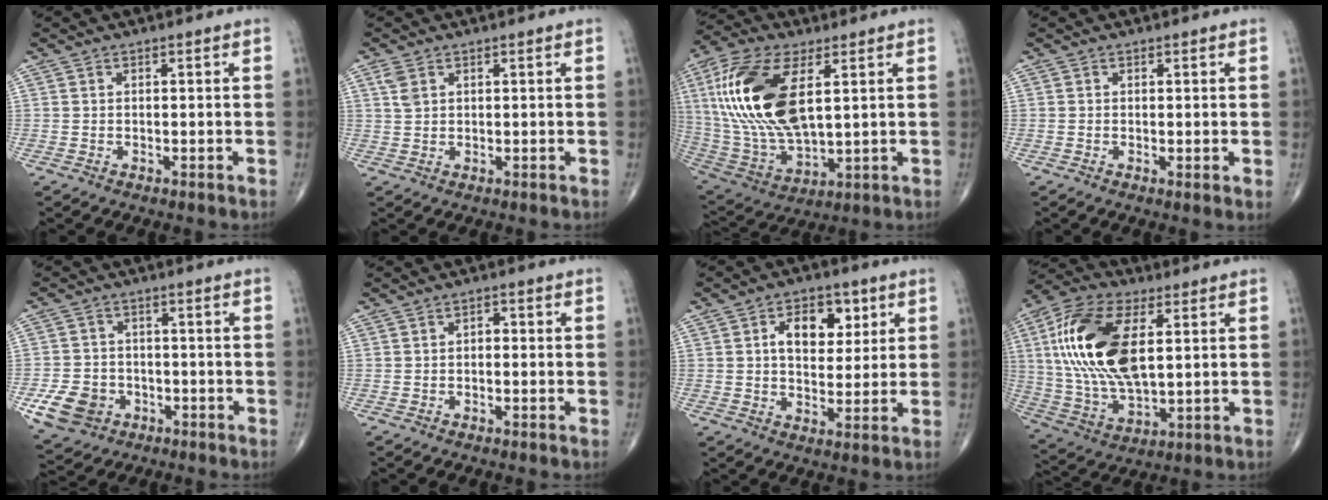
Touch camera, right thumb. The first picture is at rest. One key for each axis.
{"total": 2.4, "fx": 1.2, "fy": 1.4, "fz": 1.6, "tx": -0.036, "ty": 0.006, "tz": 0.030}
{"total": 22.3, "fx": 5.3, "fy": 10.5, "fz": 18.9, "tx": -0.403, "ty": -0.021, "tz": 0.102}
{"total": 1.1, "fx": 0.1, "fy": 0.2, "fz": 1.1, "tx": -0.021, "ty": -0.006, "tz": 0.000}
{"total": 8.6, "fx": -3.4, "fy": 7.0, "fz": 3.6, "tx": -0.053, "ty": 0.016, "tz": -0.053}
{"total": 1.4, "fx": -0.1, "fy": 0.9, "fz": 1.1, "tx": -0.010, "ty": 0.006, "tz": -0.006}
{"total": 9.8, "fx": 3.2, "fy": 6.1, "fz": 6.9, "tx": -0.067, "ty": -0.009, "tz": 0.048}
{"total": 21.3, "fx": 4.5, "fy": 10.4, "fz": 18.0, "tx": -0.368, "ty": -0.008, "tz": 0.081}